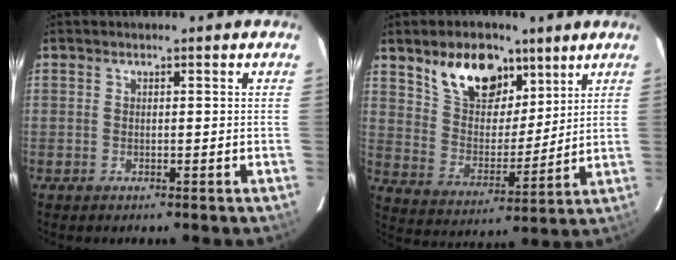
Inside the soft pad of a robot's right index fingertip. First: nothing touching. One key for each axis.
{"total": 14.5, "fx": 8.9, "fy": 8.0, "fz": 8.1, "tx": -0.142, "ty": 0.020, "tz": 0.166}